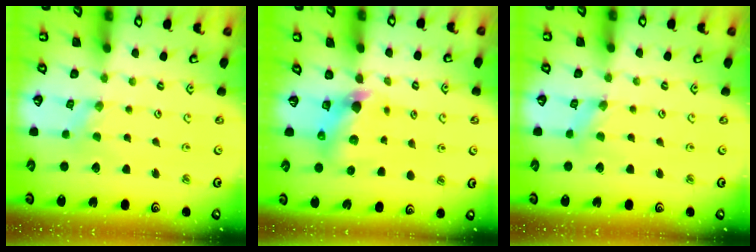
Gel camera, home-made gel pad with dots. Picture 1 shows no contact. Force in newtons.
{"total": 6.0, "press": 5.9, "slide": 0.9}
{"total": 1.1, "press": 1.0, "slide": 0.3}